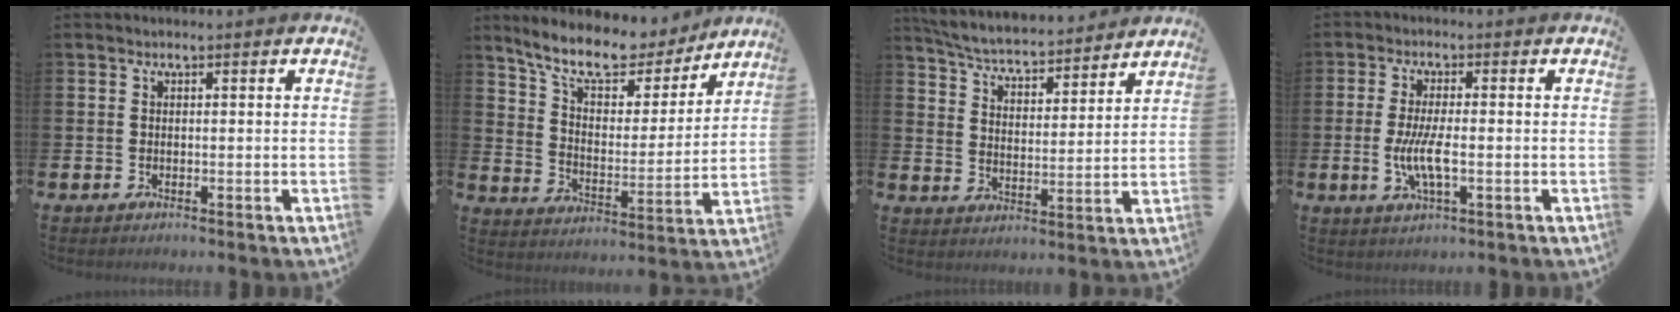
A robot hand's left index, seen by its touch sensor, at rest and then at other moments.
{"total": 10.6, "force": [9.1, 3.5, 4.0], "torque": [-0.106, -0.058, 0.159]}
{"total": 5.8, "force": [5.6, 0.9, 1.2], "torque": [-0.051, -0.044, 0.094]}
{"total": 4.9, "force": [-0.9, 1.4, 4.7], "torque": [-0.096, -0.001, -0.020]}